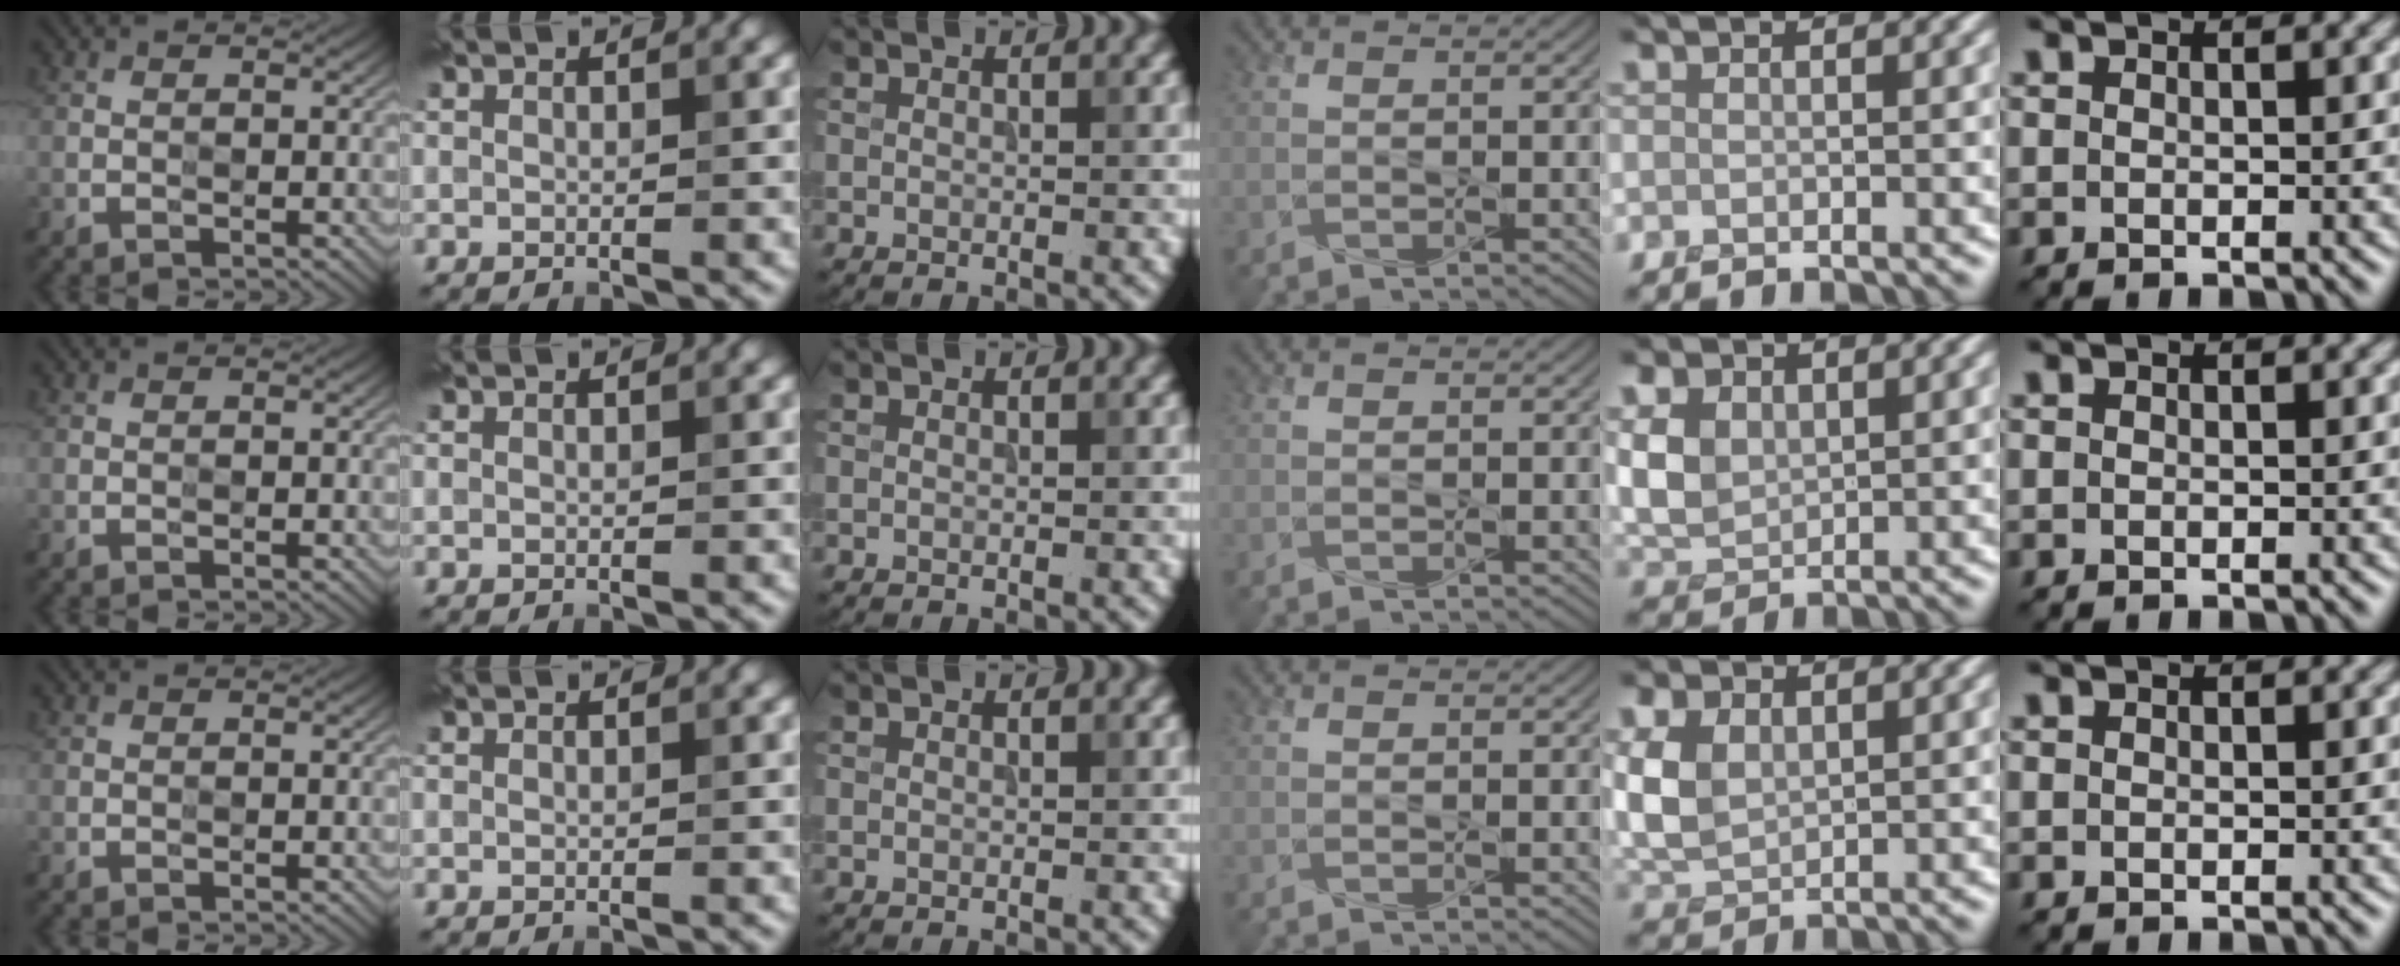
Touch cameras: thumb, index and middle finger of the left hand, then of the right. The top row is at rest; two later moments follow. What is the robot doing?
{"motion": "press", "object": "toy piano key"}